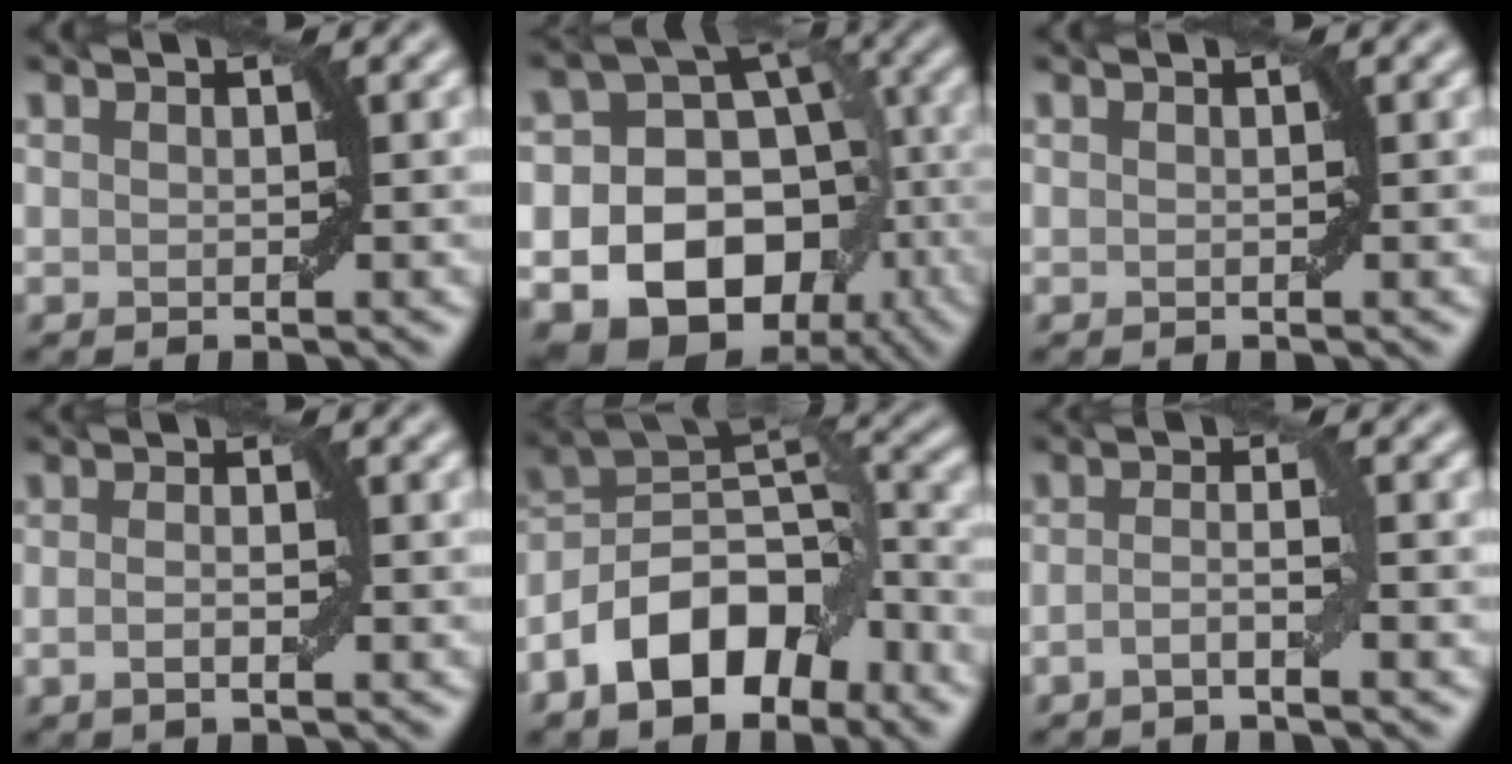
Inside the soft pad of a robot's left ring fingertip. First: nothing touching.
{"total": 20.6, "force": [-6.6, 17.3, 9.0], "torque": [-0.136, -0.026, -0.116]}
{"total": 0.0}
{"total": 1.8, "force": [-0.4, 0.5, 1.7], "torque": [-0.031, -0.002, -0.010]}
{"total": 10.3, "force": [-5.7, 5.6, 6.4], "torque": [-0.099, 0.007, -0.117]}
{"total": 1.9, "force": [-0.9, 0.2, 1.7], "torque": [-0.034, 0.005, -0.022]}